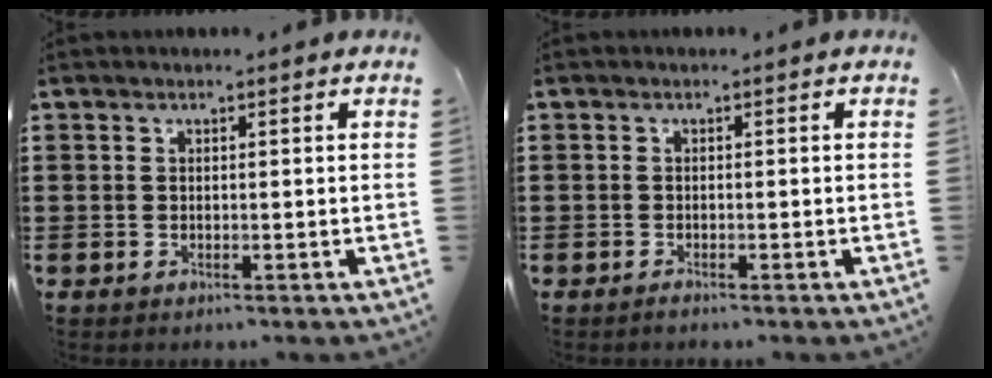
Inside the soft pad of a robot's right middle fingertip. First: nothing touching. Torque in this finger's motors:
{"motor_torque": [-0.09, 0.11, -0.23, -0.01]}